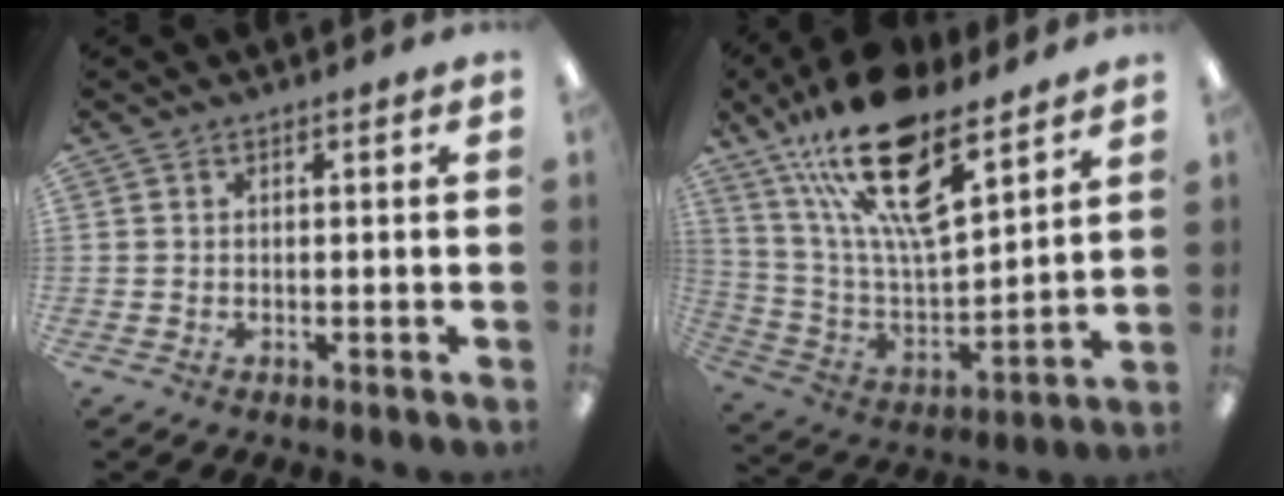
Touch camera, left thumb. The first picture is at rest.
{"total": 23.6, "force": [15.9, 8.8, 15.1], "torque": [-0.275, -0.091, 0.277]}